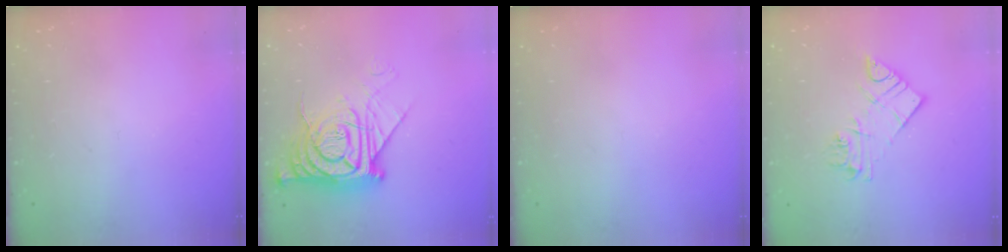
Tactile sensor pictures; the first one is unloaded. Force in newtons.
{"total": 14.0, "press": 13.9, "slide": 1.4}
{"total": 0.0}
{"total": 10.0, "press": 9.9, "slide": 0.9}